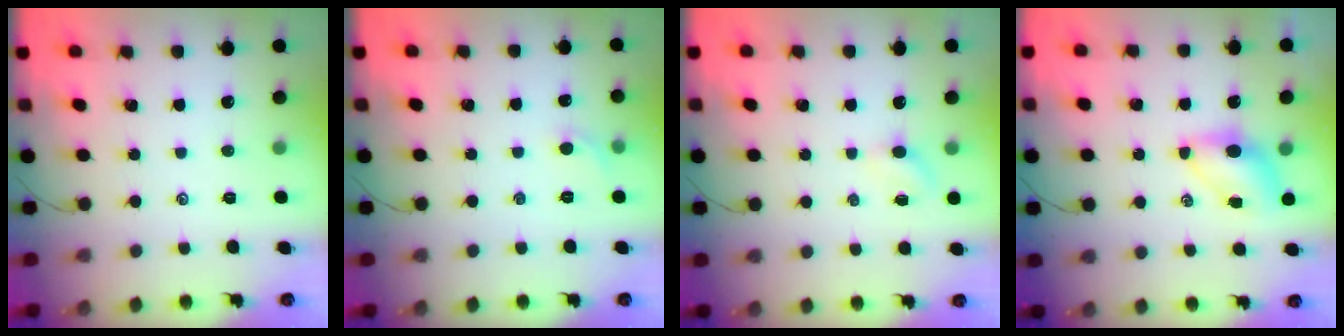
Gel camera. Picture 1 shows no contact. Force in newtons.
{"total": 3.4, "press": 3.2, "slide": 1.1}
{"total": 2.1, "press": 2.0, "slide": 0.7}
{"total": 5.7, "press": 5.6, "slide": 1.0}